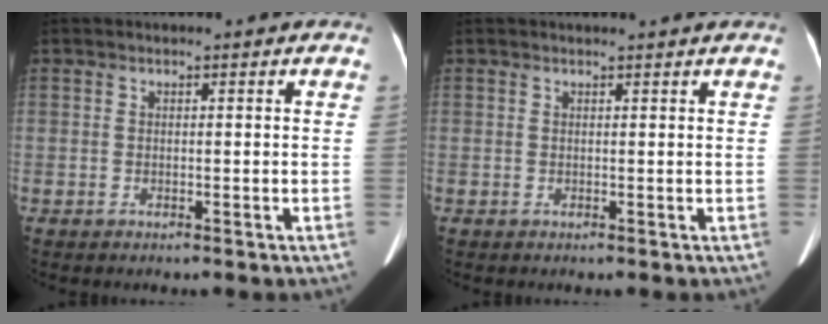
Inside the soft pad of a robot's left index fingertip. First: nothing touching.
{"total": 2.5, "force": [2.4, -0.3, 0.7], "torque": [-0.009, 0.008, 0.028]}